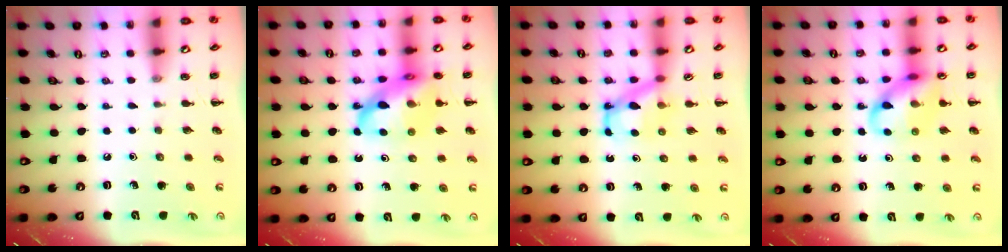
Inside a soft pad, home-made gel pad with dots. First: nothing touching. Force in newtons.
{"total": 18.3, "press": 18.0, "slide": 3.6}
{"total": 5.7, "press": 5.6, "slide": 0.7}
{"total": 12.5, "press": 12.5, "slide": 1.2}